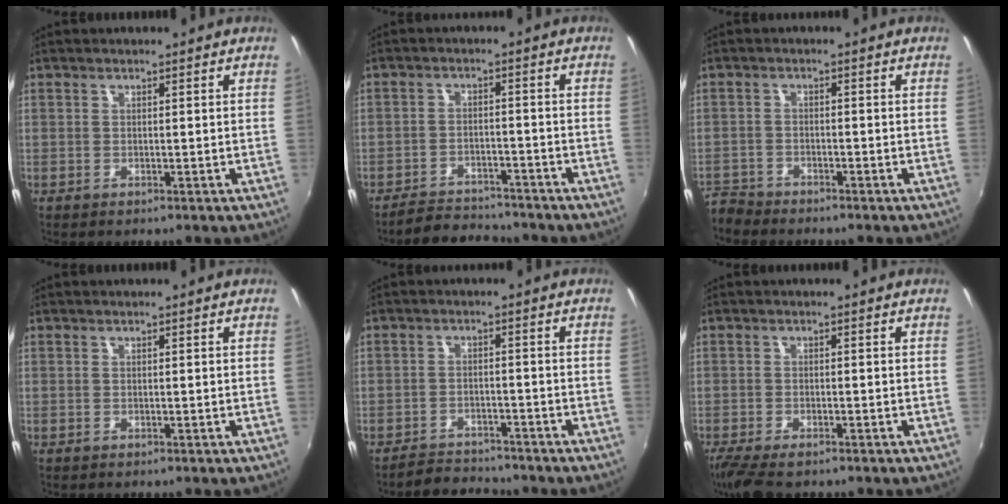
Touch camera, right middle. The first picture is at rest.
{"total": 7.5, "force": [-7.1, 2.1, 1.5], "torque": [-0.053, 0.003, -0.108]}
{"total": 5.6, "force": [-5.4, 1.6, 0.0], "torque": [-0.027, -0.007, -0.113]}
{"total": 0.0}
{"total": 5.6, "force": [-5.4, 1.6, 0.5], "torque": [-0.032, 0.005, -0.086]}
{"total": 7.7, "force": [-5.9, 2.2, 4.4], "torque": [-0.106, -0.039, -0.105]}